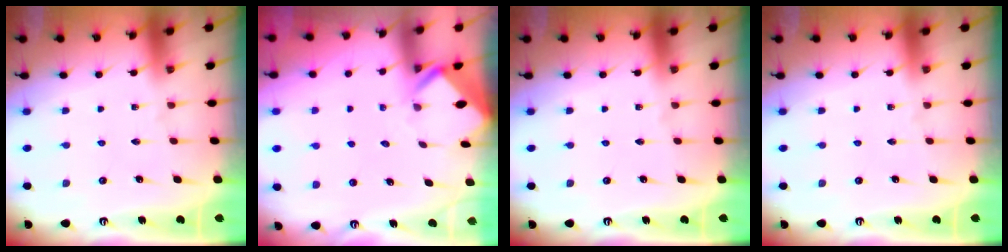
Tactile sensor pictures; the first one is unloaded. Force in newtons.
{"total": 2.4, "press": 2.4, "slide": 0.1}
{"total": 0.0}
{"total": 0.0}